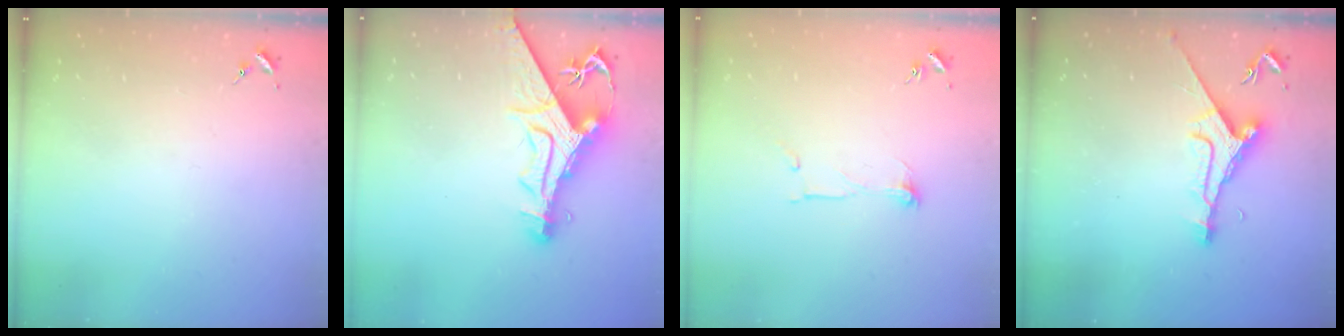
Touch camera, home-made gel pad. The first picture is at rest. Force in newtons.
{"total": 15.3, "press": 15.2, "slide": 1.6}
{"total": 5.6, "press": 5.6, "slide": 0.2}
{"total": 9.5, "press": 9.5, "slide": 0.8}